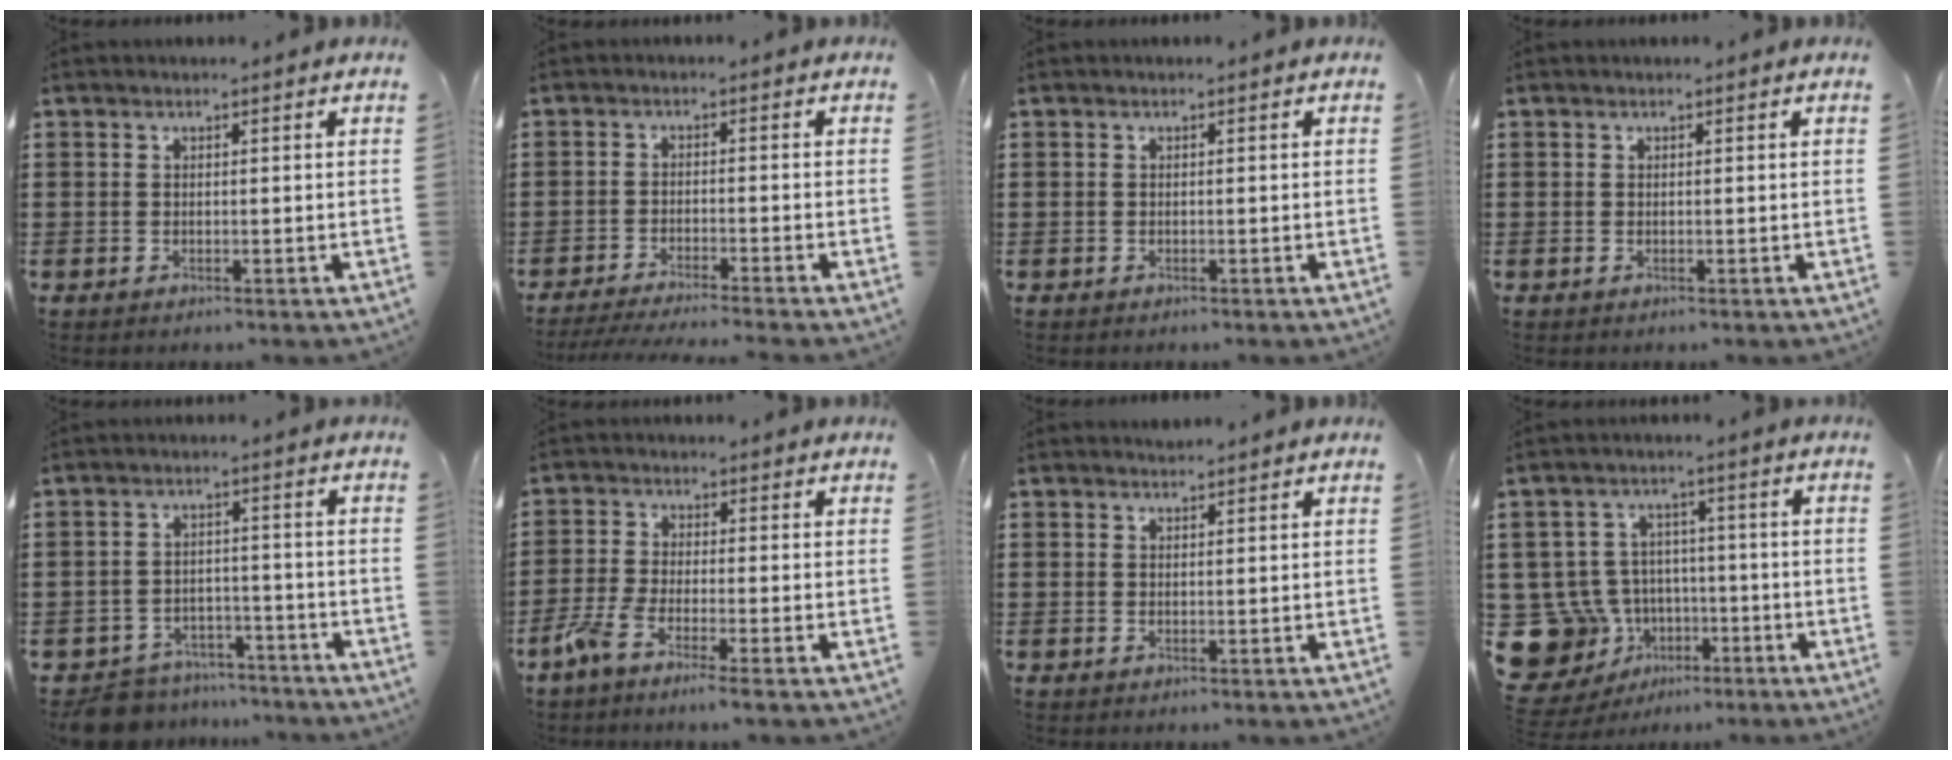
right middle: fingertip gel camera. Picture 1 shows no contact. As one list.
[{"total": 3.0, "force": [-2.7, -0.4, 1.2], "torque": [-0.026, -0.006, -0.056]}, {"total": 0.0}, {"total": 0.0}, {"total": 6.2, "force": [-6.0, 1.6, 0.6], "torque": [-0.019, 0.016, -0.122]}, {"total": 3.9, "force": [-2.7, 0.2, 2.9], "torque": [-0.078, -0.013, -0.057]}, {"total": 0.8, "force": [0.8, 0.1, -0.1], "torque": [0.001, 0.000, 0.015]}, {"total": 10.4, "force": [-3.6, 9.2, 3.2], "torque": [-0.126, 0.018, -0.066]}]